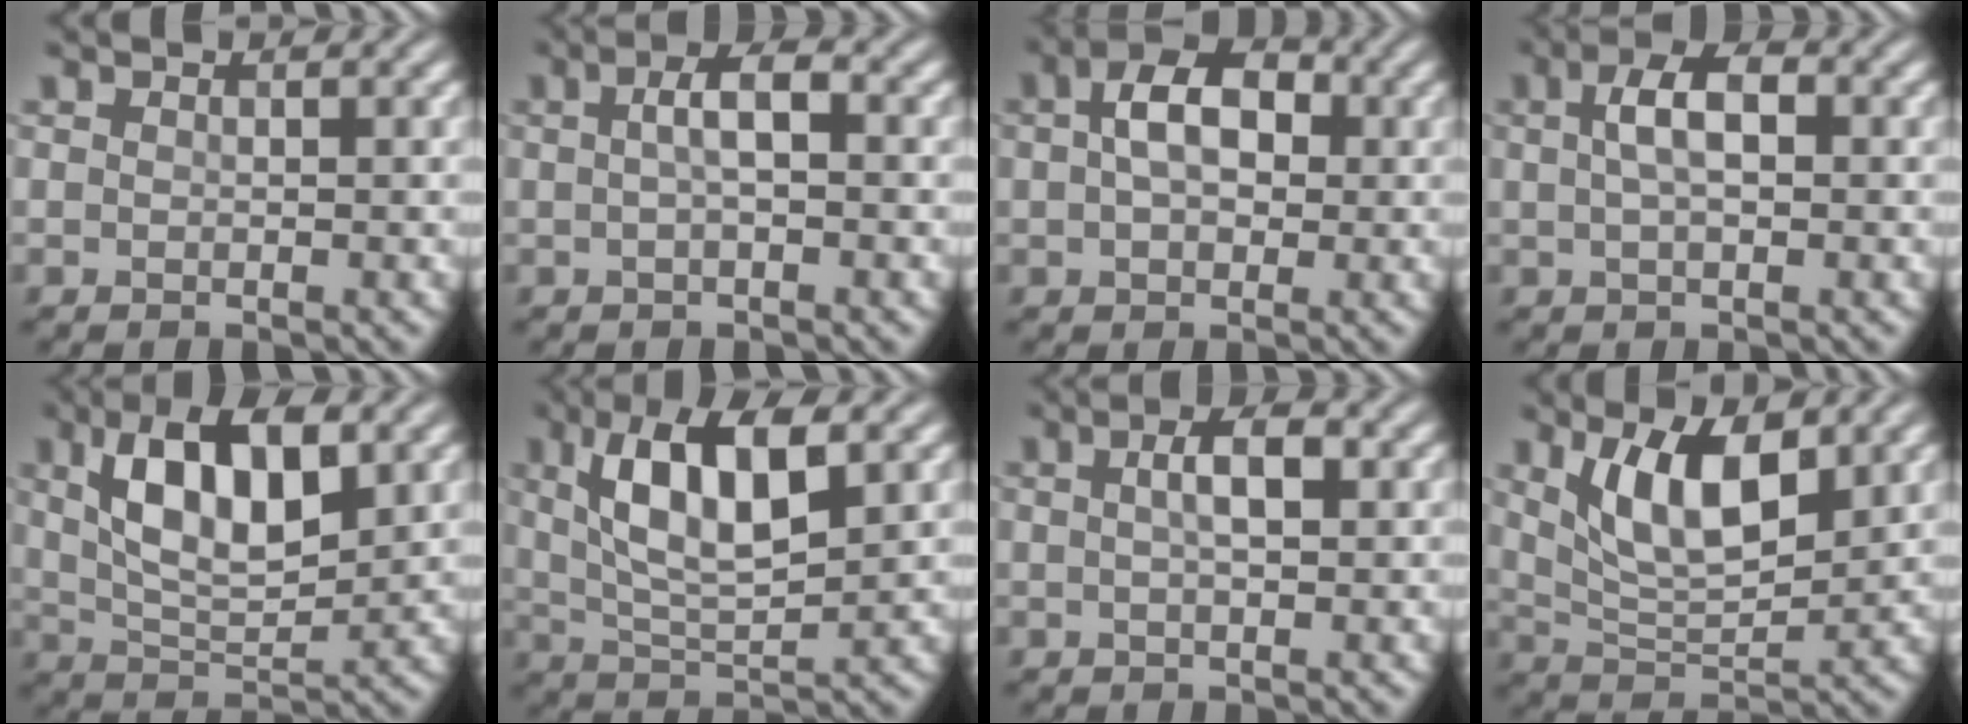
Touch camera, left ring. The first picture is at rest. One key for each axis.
{"total": 2.7, "fx": 0.2, "fy": 0.8, "fz": 2.6, "tx": -0.050, "ty": 0.007, "tz": 0.002}
{"total": 5.4, "fx": 1.0, "fy": 3.5, "fz": 4.1, "tx": -0.069, "ty": 0.012, "tz": 0.005}
{"total": 3.7, "fx": 0.7, "fy": 1.7, "fz": 3.2, "tx": -0.061, "ty": 0.008, "tz": 0.009}
{"total": 9.0, "fx": 3.0, "fy": 3.9, "fz": 7.6, "tx": -0.132, "ty": 0.007, "tz": 0.050}
{"total": 8.3, "fx": 2.7, "fy": 3.0, "fz": 7.3, "tx": -0.133, "ty": 0.007, "tz": 0.047}
{"total": 3.0, "fx": 0.7, "fy": 1.0, "fz": 2.7, "tx": -0.048, "ty": 0.007, "tz": 0.010}
{"total": 6.8, "fx": 2.7, "fy": 2.8, "fz": 5.5, "tx": -0.107, "ty": -0.006, "tz": 0.051}